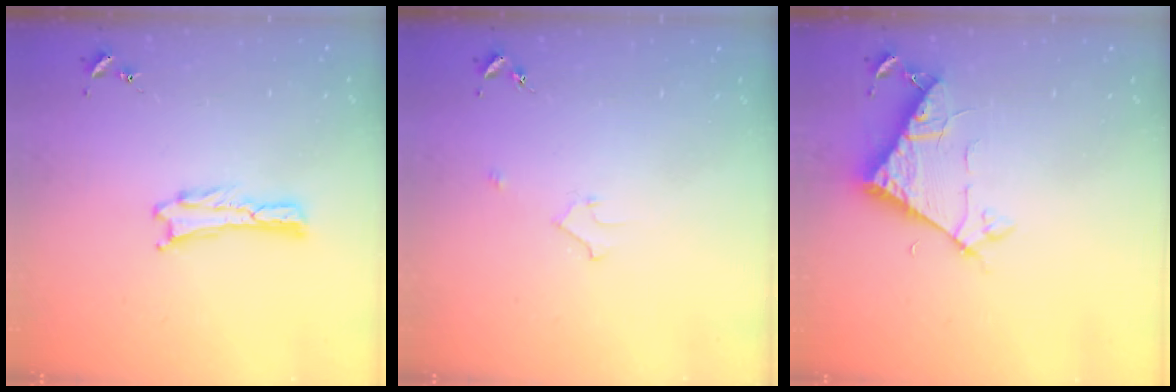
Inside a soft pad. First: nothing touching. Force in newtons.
{"total": 2.2, "press": 2.2, "slide": 0.2}
{"total": 7.1, "press": 7.1, "slide": 0.6}